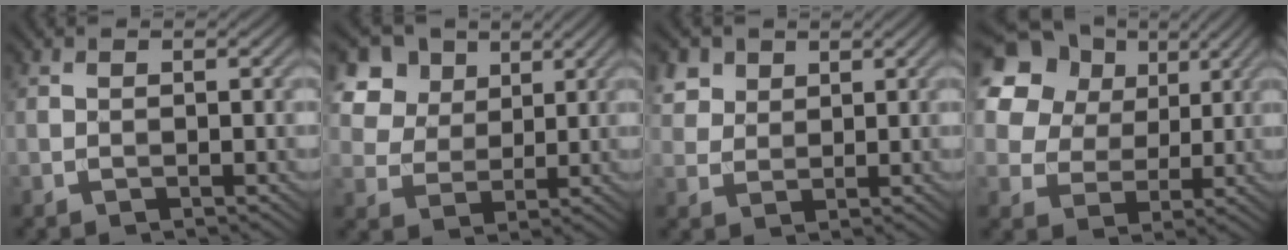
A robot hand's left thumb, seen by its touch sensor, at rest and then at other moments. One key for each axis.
{"total": 8.4, "fx": 4.6, "fy": 6.0, "fz": 3.7, "tx": -0.114, "ty": -0.006, "tz": 0.092}
{"total": 3.9, "fx": 2.3, "fy": 2.8, "fz": 1.4, "tx": -0.046, "ty": -0.003, "tz": 0.054}
{"total": 19.1, "fx": 9.5, "fy": 14.4, "fz": 8.4, "tx": -0.250, "ty": 0.043, "tz": 0.205}